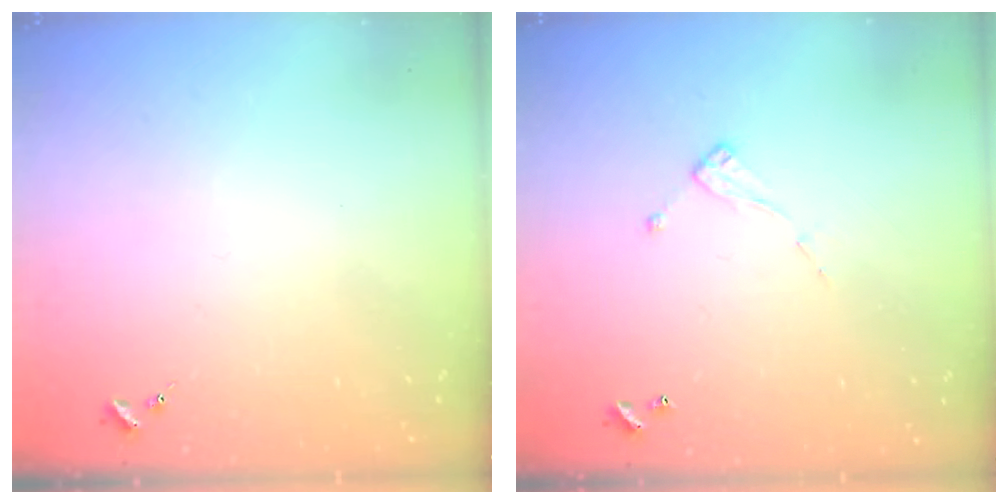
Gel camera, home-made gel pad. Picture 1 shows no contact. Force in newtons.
{"total": 5.0, "press": 5.0, "slide": 0.4}